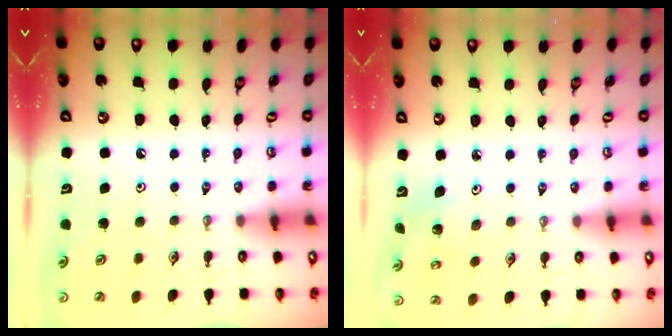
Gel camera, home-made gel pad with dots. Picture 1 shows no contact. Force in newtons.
{"total": 2.2, "press": 2.2, "slide": 0.2}